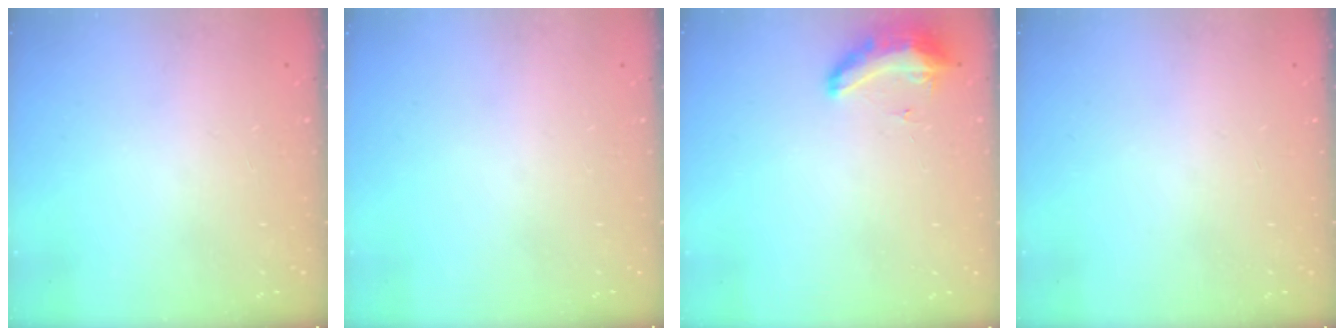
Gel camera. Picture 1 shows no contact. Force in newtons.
{"total": 0.0}
{"total": 8.5, "press": 8.3, "slide": 1.7}
{"total": 16.5, "press": 2.7, "slide": 16.2}